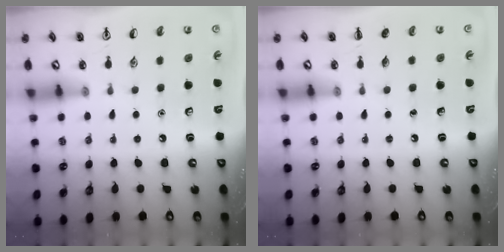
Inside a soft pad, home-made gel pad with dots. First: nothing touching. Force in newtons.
{"total": 0.0}